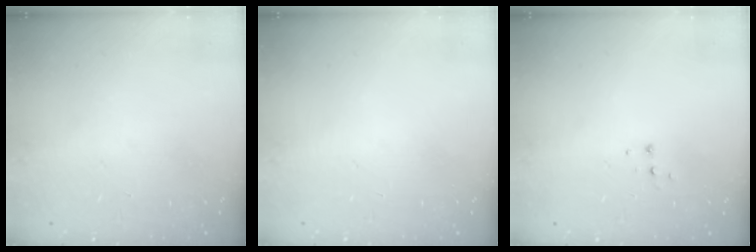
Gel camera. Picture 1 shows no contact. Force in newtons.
{"total": 0.0}
{"total": 4.5, "press": 4.5, "slide": 0.4}